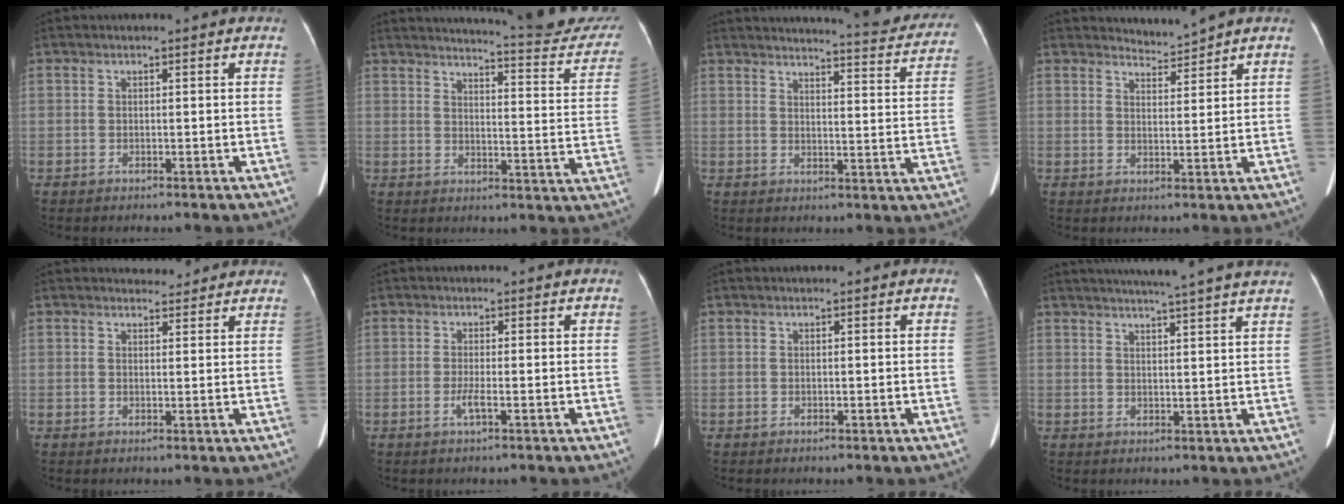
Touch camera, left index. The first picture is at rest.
{"total": 20.2, "force": [19.4, 1.5, 5.6], "torque": [-0.067, -0.097, 0.213]}
{"total": 17.8, "force": [17.0, 1.5, 5.3], "torque": [-0.062, -0.063, 0.186]}
{"total": 2.5, "force": [2.3, -0.8, -0.7], "torque": [0.003, -0.009, 0.046]}
{"total": 3.3, "force": [3.1, 1.1, 0.2], "torque": [-0.002, 0.002, 0.033]}
{"total": 1.6, "force": [-0.6, -0.2, 1.4], "torque": [-0.031, -0.003, -0.012]}
{"total": 0.0}
{"total": 13.8, "force": [12.2, -0.4, 6.4], "torque": [-0.102, 0.005, 0.144]}